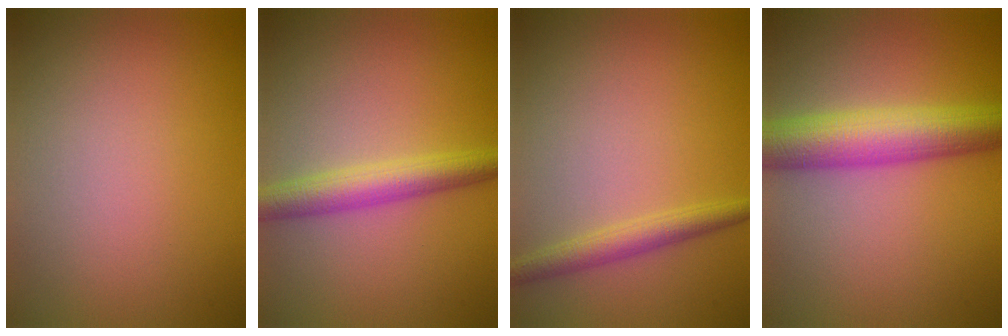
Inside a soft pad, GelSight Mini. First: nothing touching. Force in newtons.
{"total": 4.0, "press": 4.0, "slide": 0.0}
{"total": 2.3, "press": 2.3, "slide": 0.1}
{"total": 7.2, "press": 7.2, "slide": 0.2}